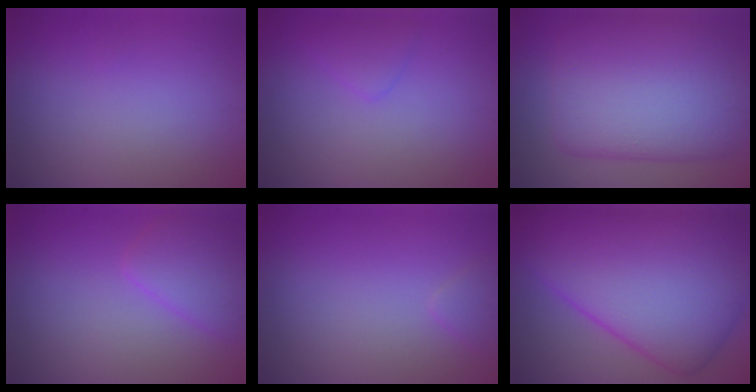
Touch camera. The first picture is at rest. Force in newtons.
{"total": 1.5, "press": 1.5, "slide": 0.1}
{"total": 10.8, "press": 10.8, "slide": 0.6}
{"total": 2.9, "press": 2.9, "slide": 0.1}
{"total": 1.0, "press": 1.0, "slide": 0.1}
{"total": 15.8, "press": 15.8, "slide": 0.1}